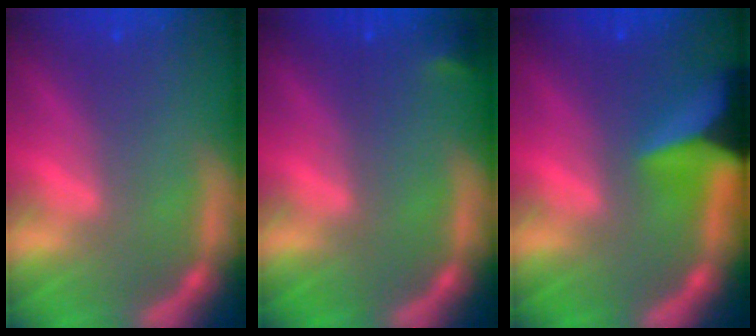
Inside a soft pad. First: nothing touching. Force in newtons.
{"total": 0.9}
{"total": 7.9}